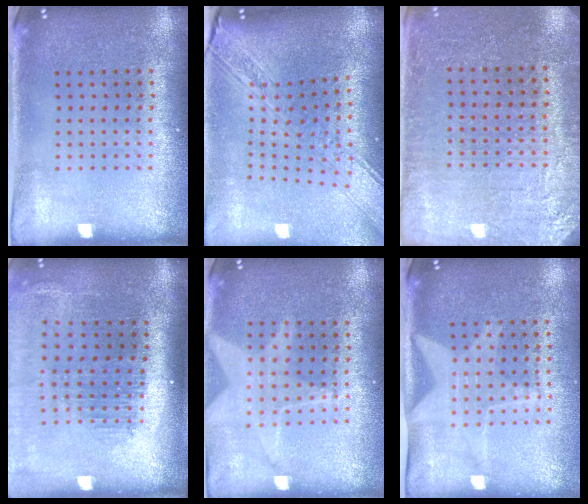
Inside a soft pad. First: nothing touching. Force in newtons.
{"total": 3.2, "press": 2.4, "slide": 2.1}
{"total": 3.0, "press": 3.0, "slide": 0.3}
{"total": 2.1, "press": 1.7, "slide": 1.2}
{"total": 1.3, "press": 1.3, "slide": 0.3}
{"total": 1.8, "press": 1.5, "slide": 1.0}